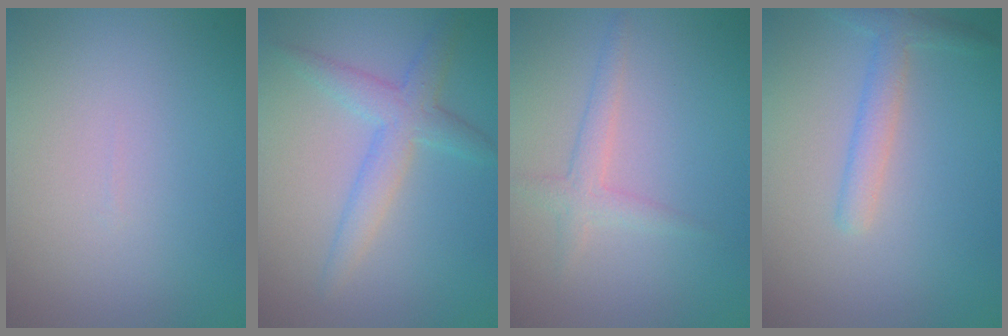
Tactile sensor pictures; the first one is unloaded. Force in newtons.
{"total": 3.3, "press": 3.3, "slide": 0.1}
{"total": 1.2, "press": 1.2, "slide": 0.1}
{"total": 2.3, "press": 2.3, "slide": 0.0}